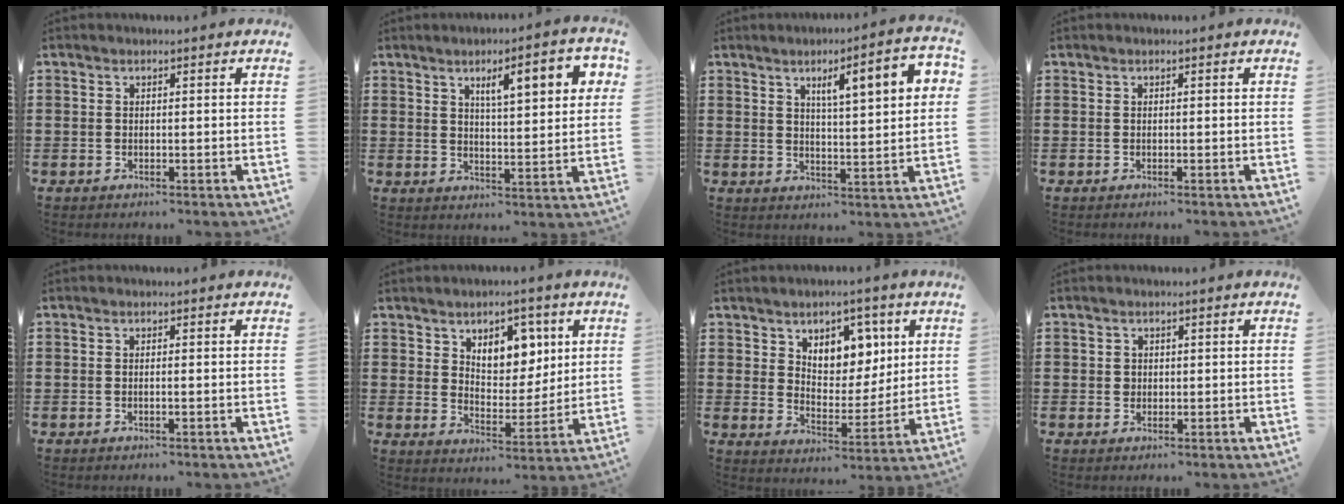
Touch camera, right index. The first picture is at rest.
{"total": 7.1, "force": [3.2, 1.8, 6.1], "torque": [-0.100, -0.003, 0.044]}
{"total": 7.3, "force": [2.8, 1.5, 6.5], "torque": [-0.108, -0.004, 0.037]}
{"total": 0.0}
{"total": 0.5, "force": [-0.2, -0.1, 0.5], "torque": [-0.008, -0.002, -0.004]}
{"total": 6.7, "force": [4.0, 4.6, 2.8], "torque": [-0.055, -0.006, 0.068]}
{"total": 6.7, "force": [4.2, 4.8, 2.0], "torque": [-0.053, -0.009, 0.073]}
{"total": 1.1, "force": [0.1, 1.0, 0.3], "torque": [-0.008, 0.005, 0.003]}